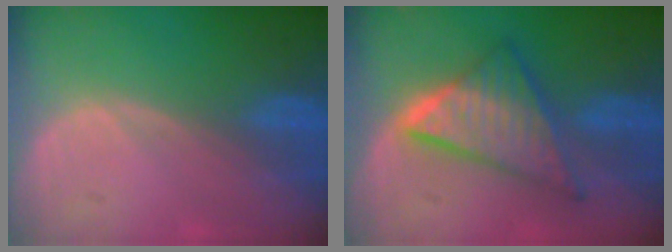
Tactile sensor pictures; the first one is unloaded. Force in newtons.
{"total": 8.8, "press": 8.8, "slide": 0.6}